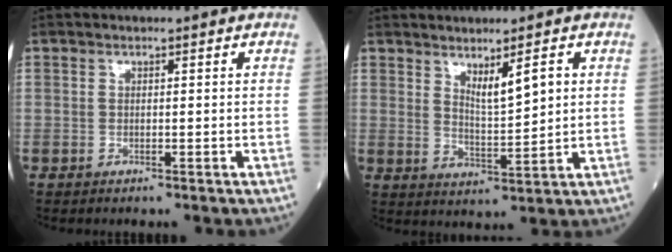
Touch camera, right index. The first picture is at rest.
{"total": 5.1, "force": [2.4, 0.6, 4.5], "torque": [-0.080, -0.014, 0.049]}